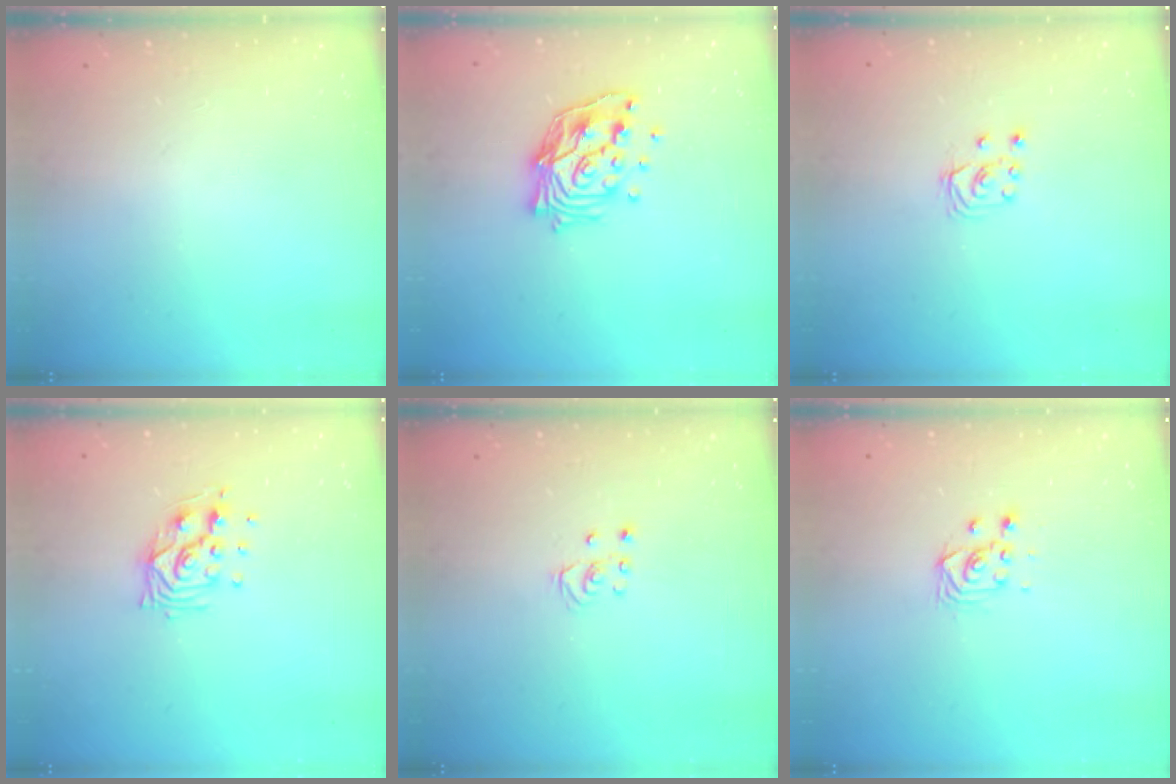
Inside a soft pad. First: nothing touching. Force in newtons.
{"total": 13.5, "press": 13.4, "slide": 1.0}
{"total": 3.5, "press": 3.5, "slide": 0.4}
{"total": 9.5, "press": 9.5, "slide": 0.4}
{"total": 2.5, "press": 2.5, "slide": 0.2}
{"total": 4.3, "press": 4.3, "slide": 0.6}